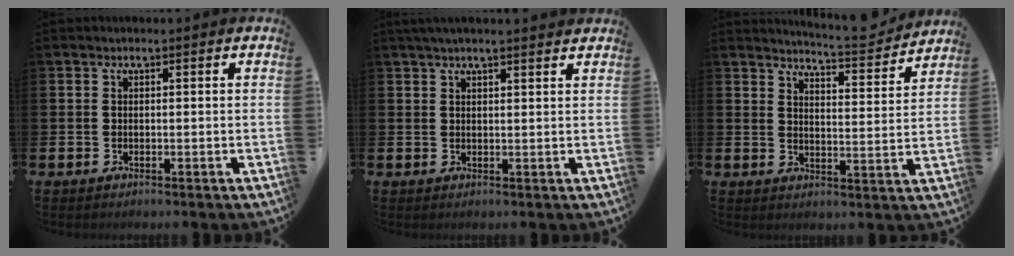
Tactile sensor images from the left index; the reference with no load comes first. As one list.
[{"total": 2.5, "force": [2.3, 0.0, 1.0], "torque": [-0.022, -0.002, 0.042]}, {"total": 5.5, "force": [5.4, 0.0, 0.8], "torque": [-0.022, -0.043, 0.090]}]